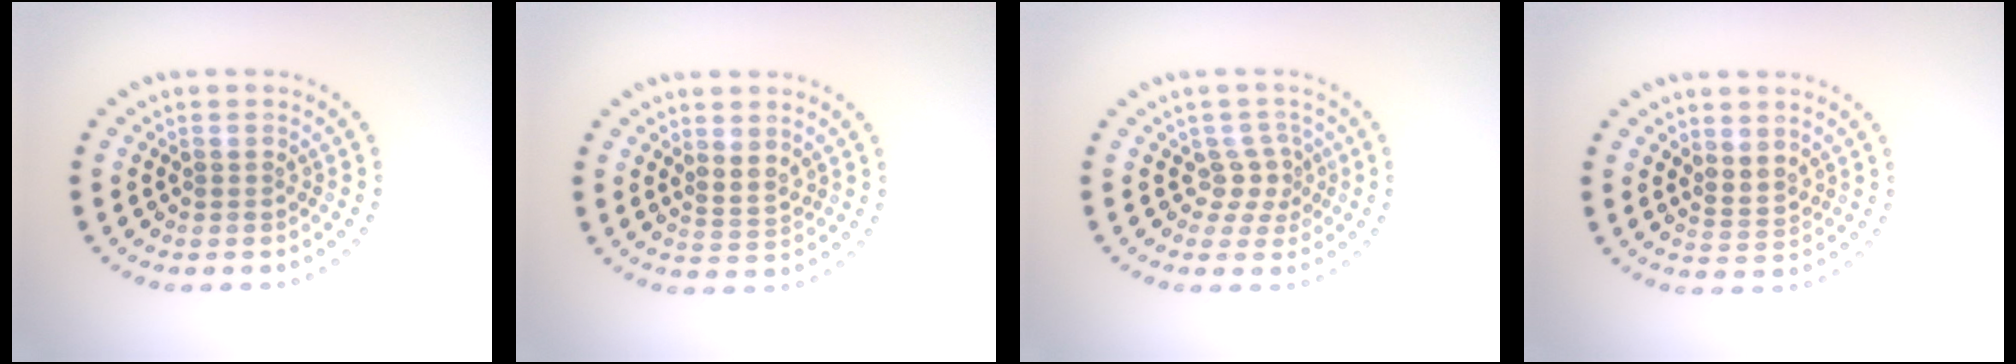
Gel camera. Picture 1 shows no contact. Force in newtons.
{"total": 1.7, "press": 1.2, "slide": 1.1}
{"total": 2.1, "press": 1.4, "slide": 1.5}
{"total": 1.7, "press": 1.3, "slide": 1.2}